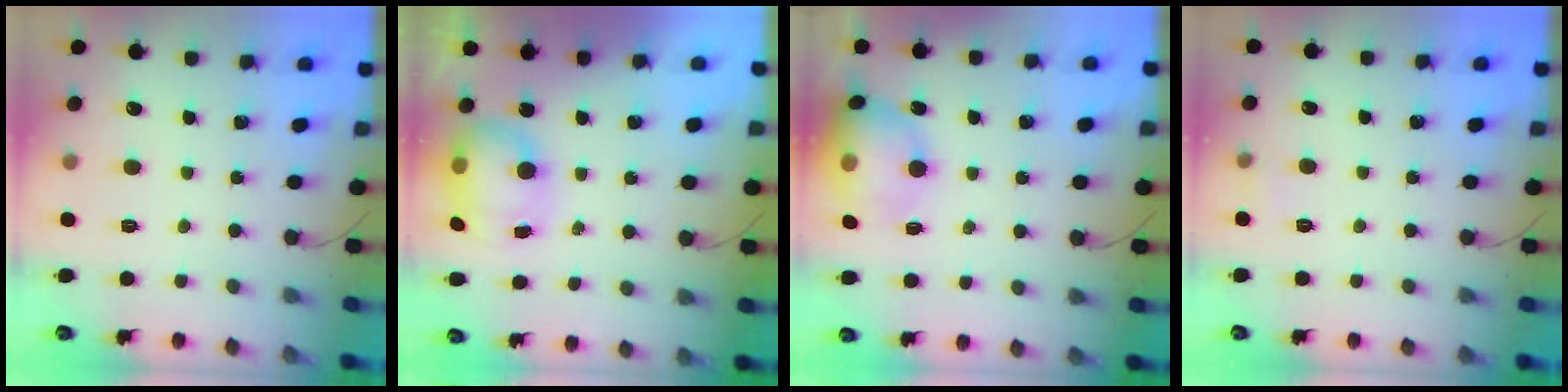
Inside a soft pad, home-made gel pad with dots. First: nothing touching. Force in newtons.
{"total": 7.8, "press": 7.7, "slide": 1.1}
{"total": 13.9, "press": 13.7, "slide": 2.4}
{"total": 4.0, "press": 3.8, "slide": 1.0}